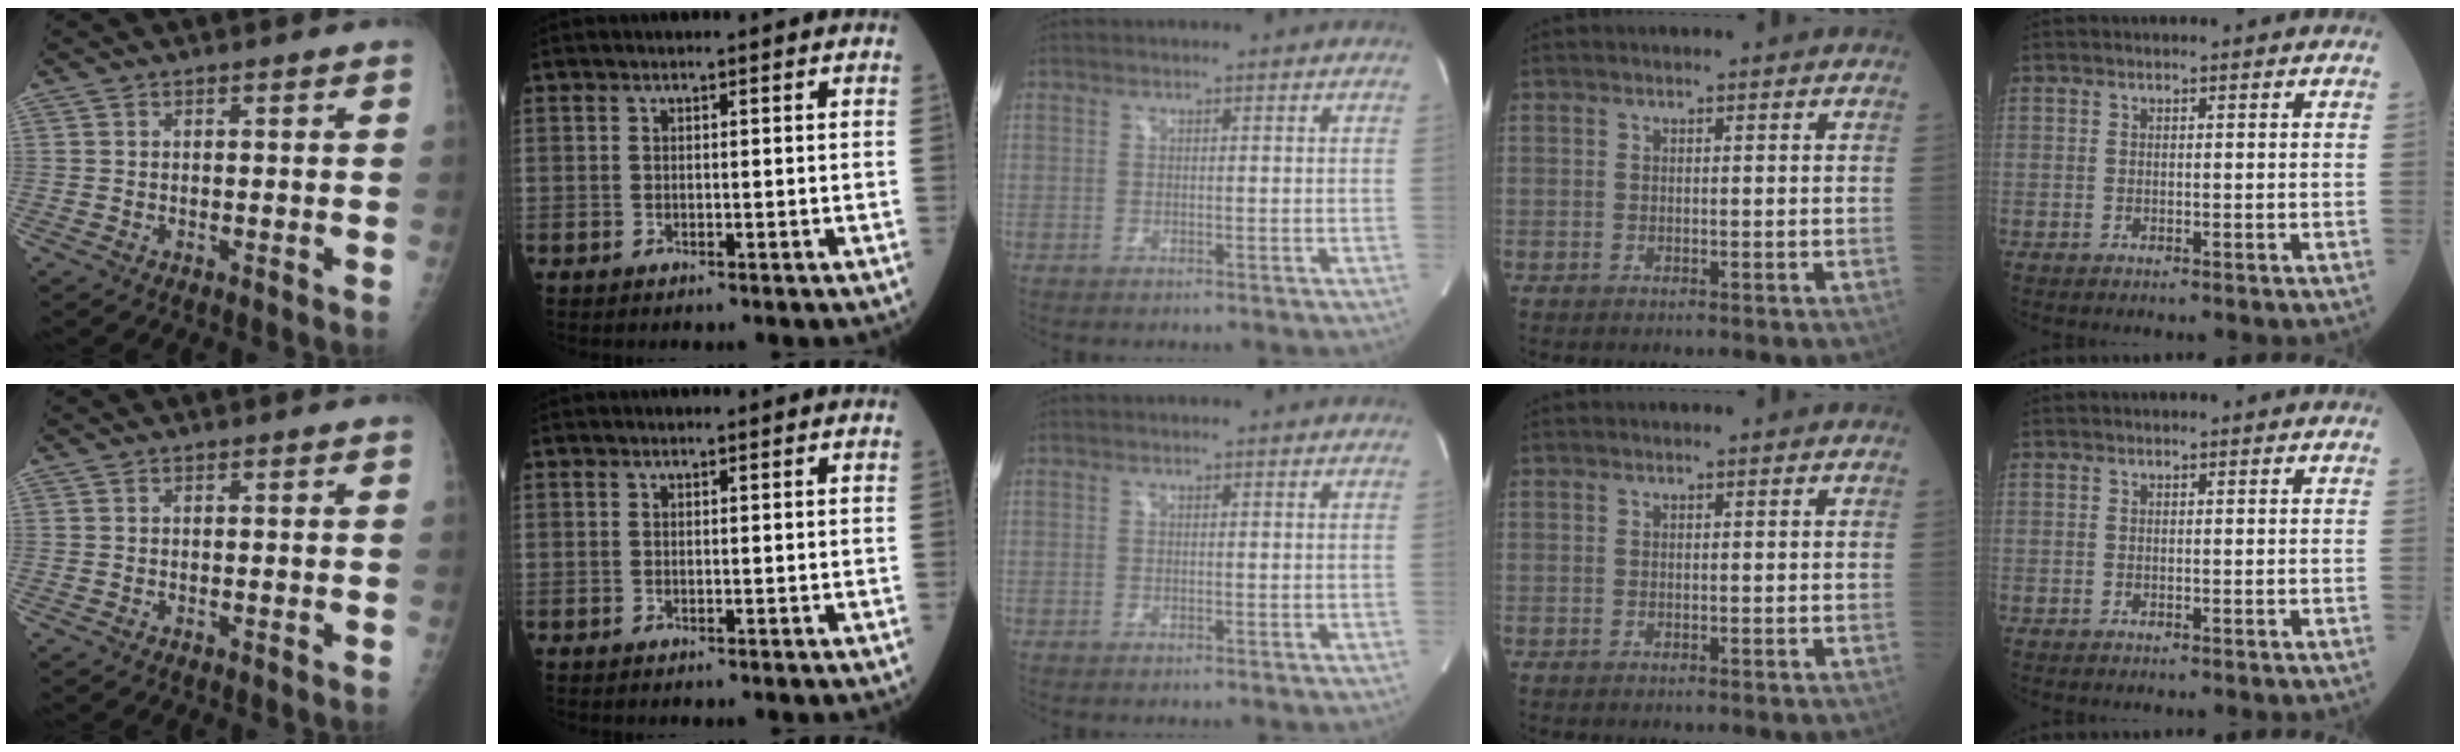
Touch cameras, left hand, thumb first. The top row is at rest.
{}